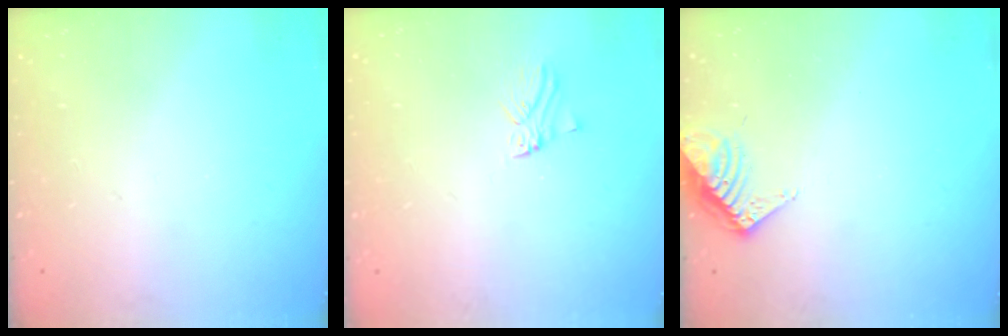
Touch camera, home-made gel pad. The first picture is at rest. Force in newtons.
{"total": 0.0}
{"total": 8.1, "press": 8.0, "slide": 0.9}